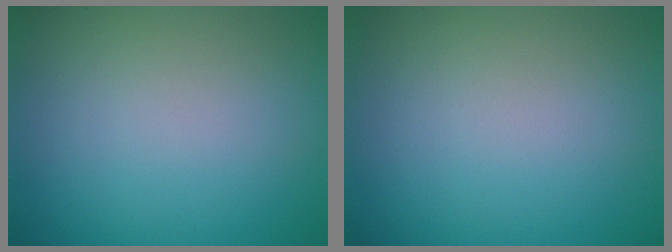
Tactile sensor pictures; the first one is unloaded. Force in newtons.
{"total": 0.0}